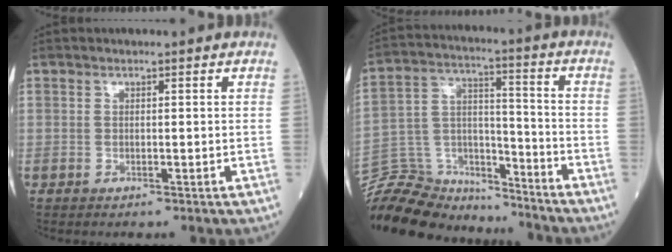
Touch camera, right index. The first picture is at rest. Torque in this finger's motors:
{"motor_torque": [0.55, -0.92, -0.04, -0.22]}